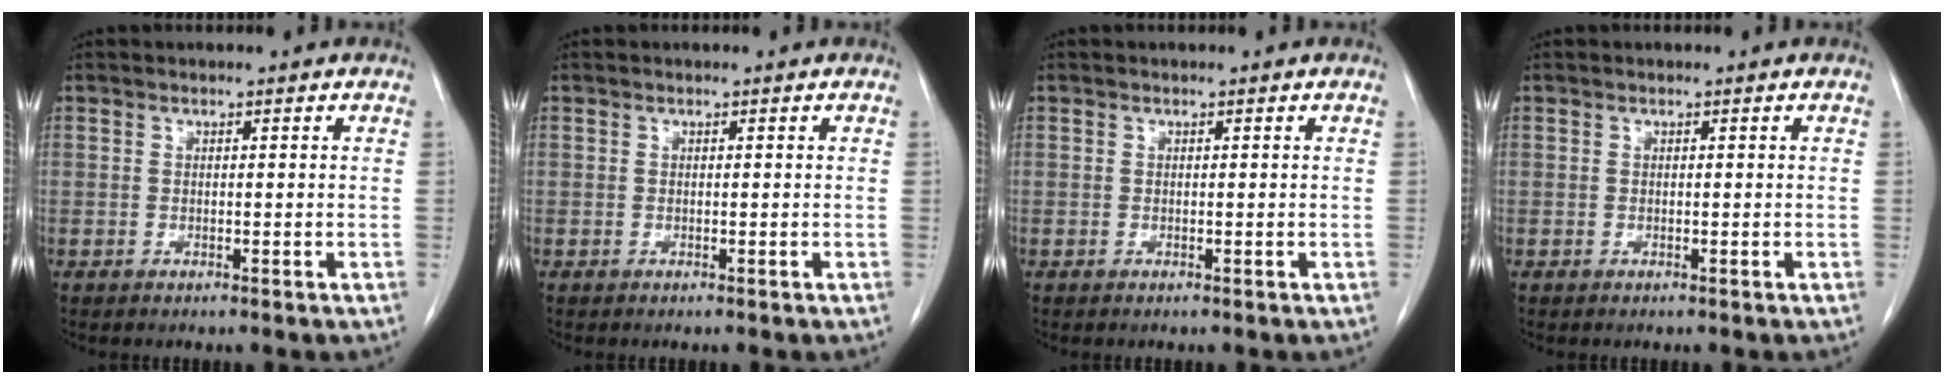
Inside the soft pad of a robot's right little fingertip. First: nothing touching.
{"total": 0.0}
{"total": 0.0}
{"total": 0.0}